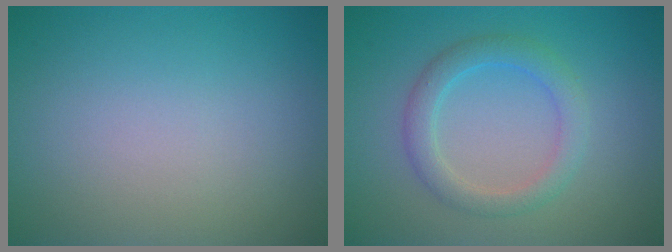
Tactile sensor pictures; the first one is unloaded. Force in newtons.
{"total": 2.9, "press": 2.9, "slide": 0.2}